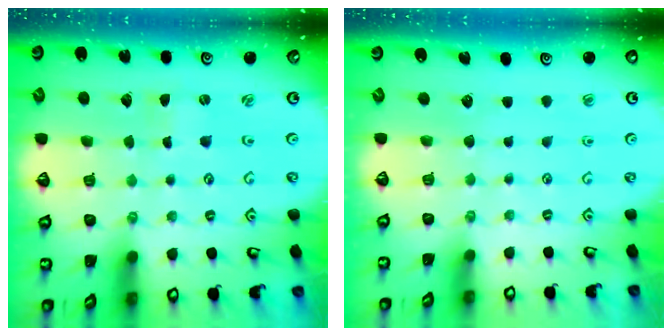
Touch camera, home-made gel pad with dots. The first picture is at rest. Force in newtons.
{"total": 0.0}